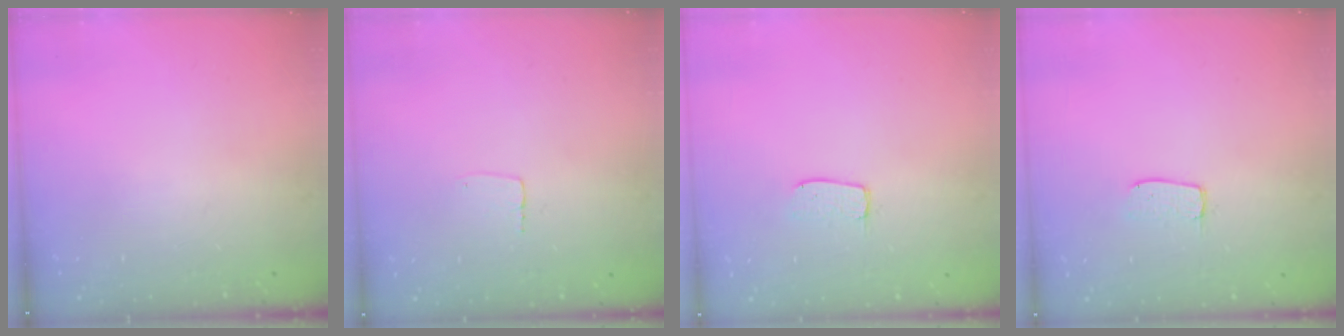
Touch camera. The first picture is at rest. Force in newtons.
{"total": 2.7, "press": 2.7, "slide": 0.1}
{"total": 3.8, "press": 3.8, "slide": 0.3}
{"total": 3.8, "press": 3.8, "slide": 0.3}